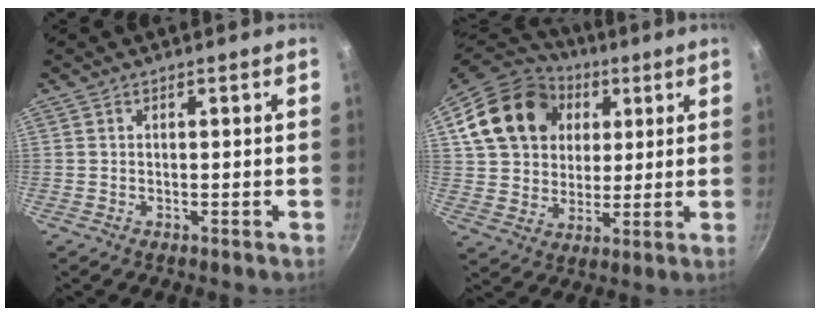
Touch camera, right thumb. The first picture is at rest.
{"total": 20.9, "force": [6.4, 16.5, 11.1], "torque": [-0.188, 0.019, 0.111]}